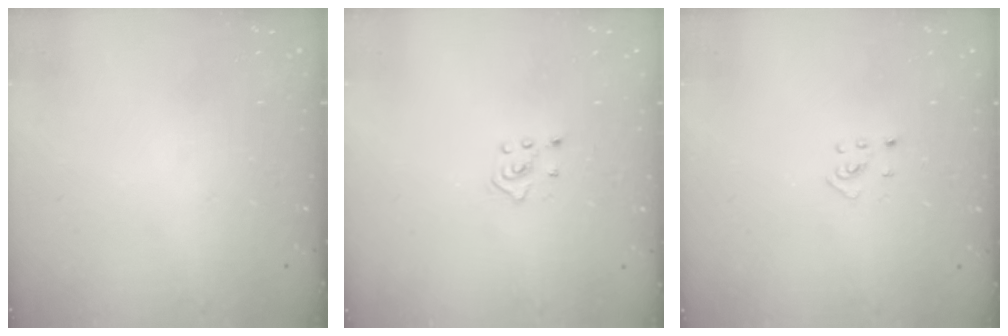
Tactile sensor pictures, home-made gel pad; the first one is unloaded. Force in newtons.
{"total": 2.4, "press": 2.4, "slide": 0.5}
{"total": 2.7, "press": 2.6, "slide": 0.6}